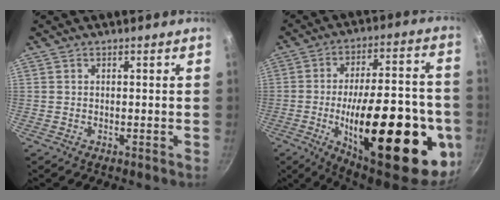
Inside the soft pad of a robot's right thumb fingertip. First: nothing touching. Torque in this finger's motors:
{"motor_torque": [-0.03, 2.51, 2.77, 0.00, 0.45]}